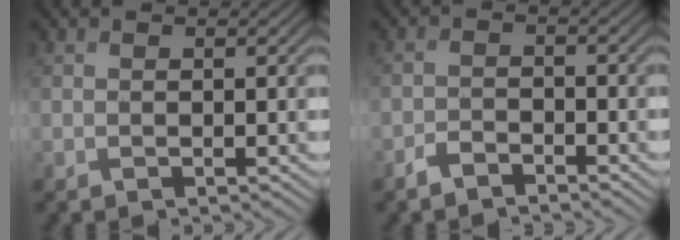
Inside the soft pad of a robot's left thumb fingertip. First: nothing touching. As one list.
[{"total": 2.5, "force": [-2.2, 0.9, 0.7], "torque": [-0.014, 0.000, -0.047]}]